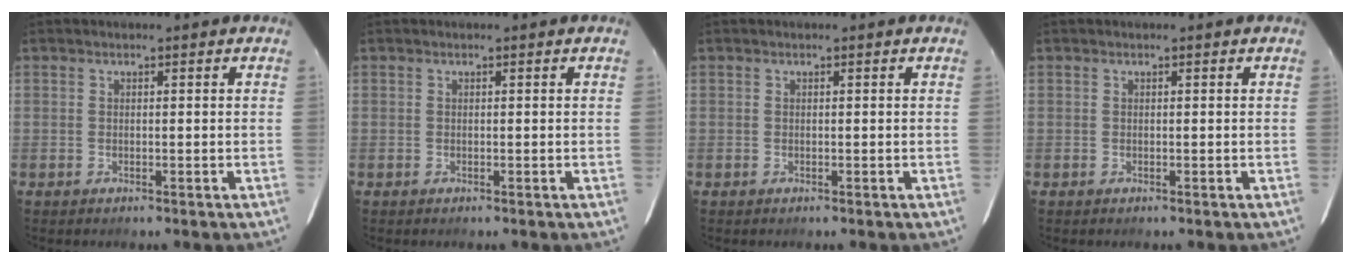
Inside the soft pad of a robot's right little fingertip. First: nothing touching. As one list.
[{"total": 0.0}, {"total": 0.0}, {"total": 0.0}]